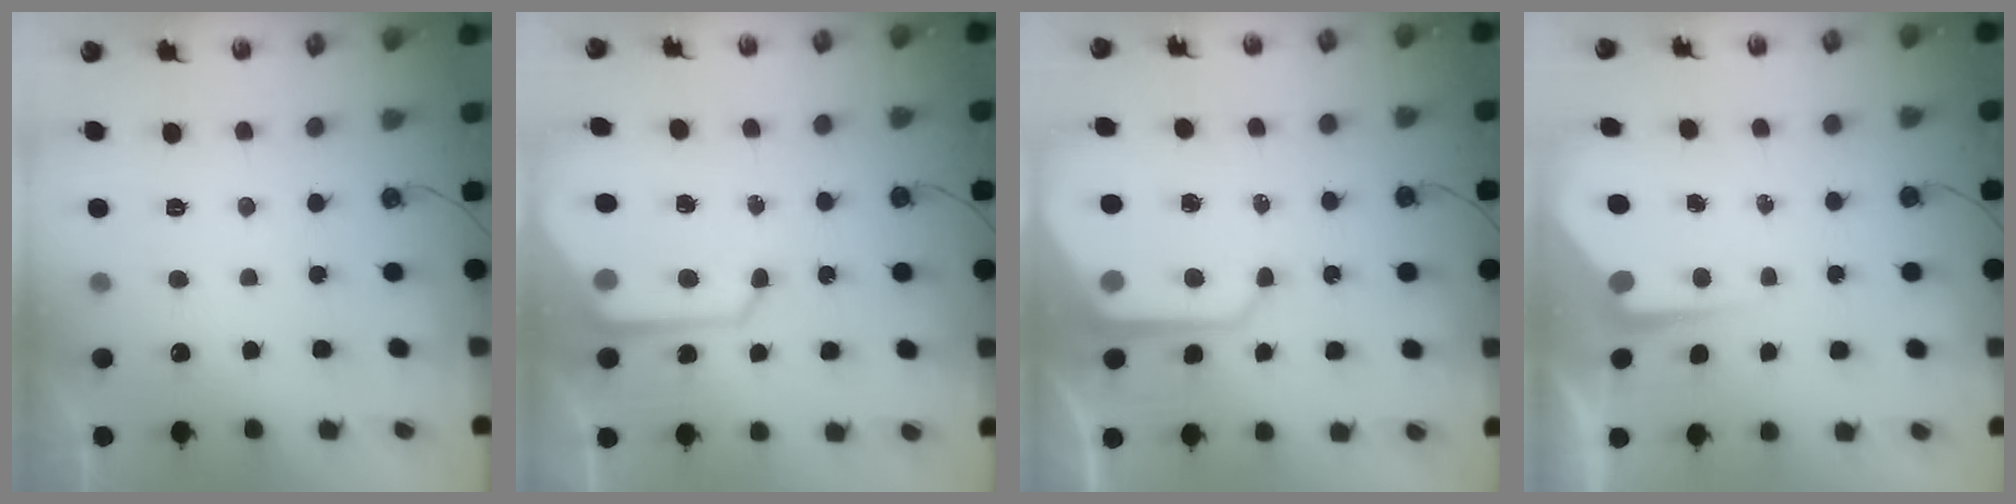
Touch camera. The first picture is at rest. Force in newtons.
{"total": 11.6, "press": 11.5, "slide": 0.9}
{"total": 13.9, "press": 13.9, "slide": 1.2}
{"total": 5.0, "press": 5.0, "slide": 0.7}